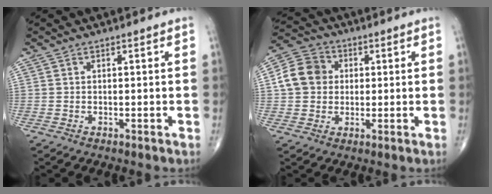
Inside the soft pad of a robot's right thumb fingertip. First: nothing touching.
{"total": 9.3, "force": [1.0, 8.2, 4.3], "torque": [-0.062, 0.015, 0.006]}